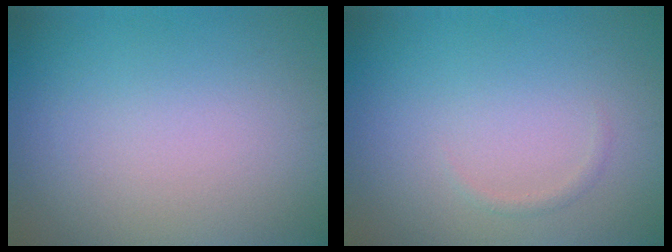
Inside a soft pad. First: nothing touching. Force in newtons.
{"total": 0.6, "press": 0.6, "slide": 0.0}